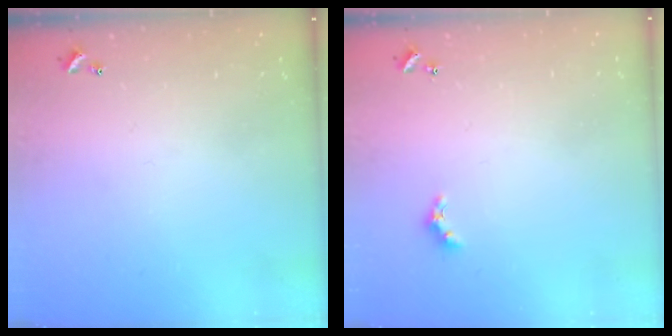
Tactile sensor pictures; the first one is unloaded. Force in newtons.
{"total": 1.5, "press": 1.4, "slide": 0.4}